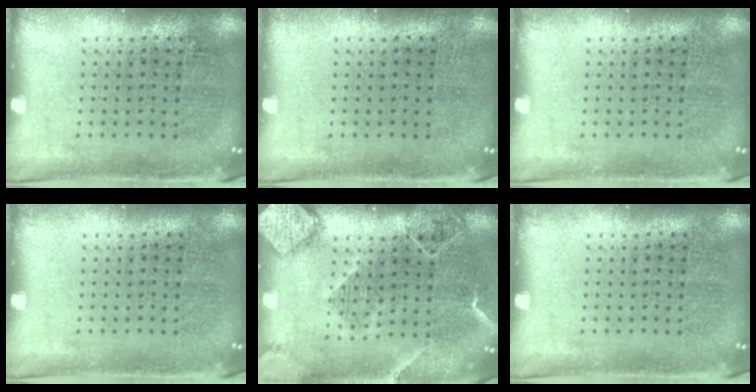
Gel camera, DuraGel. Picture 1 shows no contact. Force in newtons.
{"total": 0.0}
{"total": 0.0}
{"total": 0.0}
{"total": 2.3, "press": 1.9, "slide": 1.2}
{"total": 0.0}